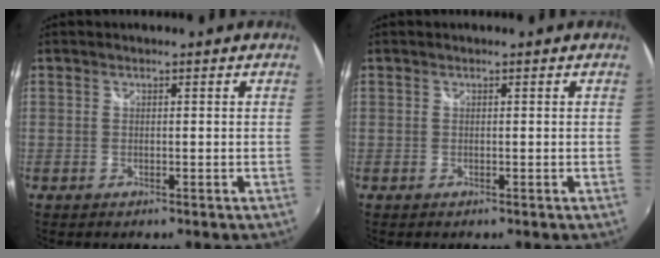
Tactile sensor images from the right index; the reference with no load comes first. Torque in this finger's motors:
{"motor_torque": [0.00, 0.00, 0.01, 0.01]}